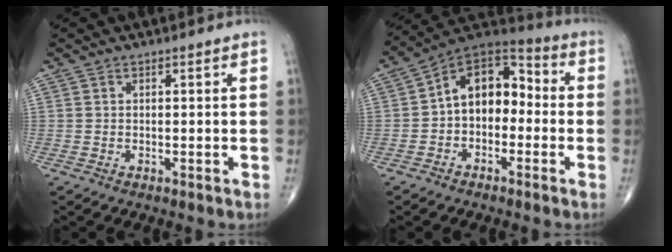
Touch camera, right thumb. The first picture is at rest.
{"total": 12.3, "force": [-1.0, 8.5, 8.9], "torque": [-0.099, 0.048, -0.037]}